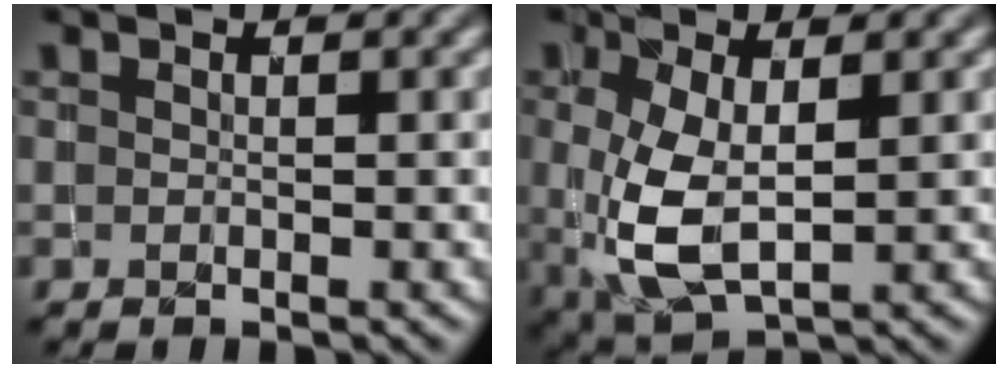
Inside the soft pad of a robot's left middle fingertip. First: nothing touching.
{"total": 5.6, "force": [-0.2, 2.8, 4.9], "torque": [-0.115, -0.008, 0.002]}